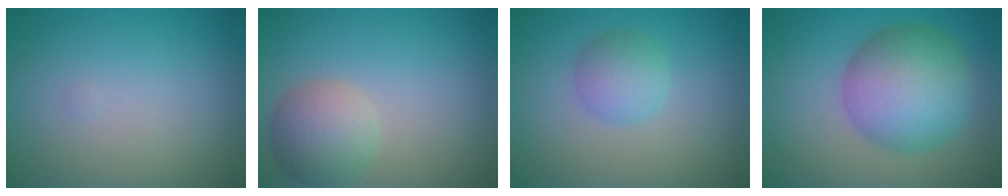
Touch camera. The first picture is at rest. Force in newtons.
{"total": 4.1, "press": 4.1, "slide": 0.4}
{"total": 2.6, "press": 2.6, "slide": 0.1}
{"total": 8.8, "press": 8.8, "slide": 0.1}